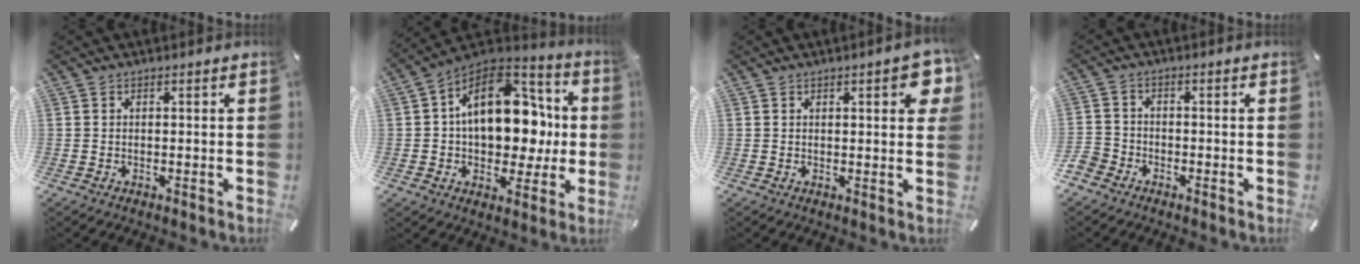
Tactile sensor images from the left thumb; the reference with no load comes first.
{"total": 19.4, "force": [2.7, 13.9, 13.4], "torque": [-0.198, -0.007, 0.051]}
{"total": 6.1, "force": [2.3, 2.1, 5.3], "torque": [-0.070, -0.005, 0.034]}
{"total": 4.1, "force": [-2.6, 3.1, 0.9], "torque": [-0.033, 0.009, -0.055]}